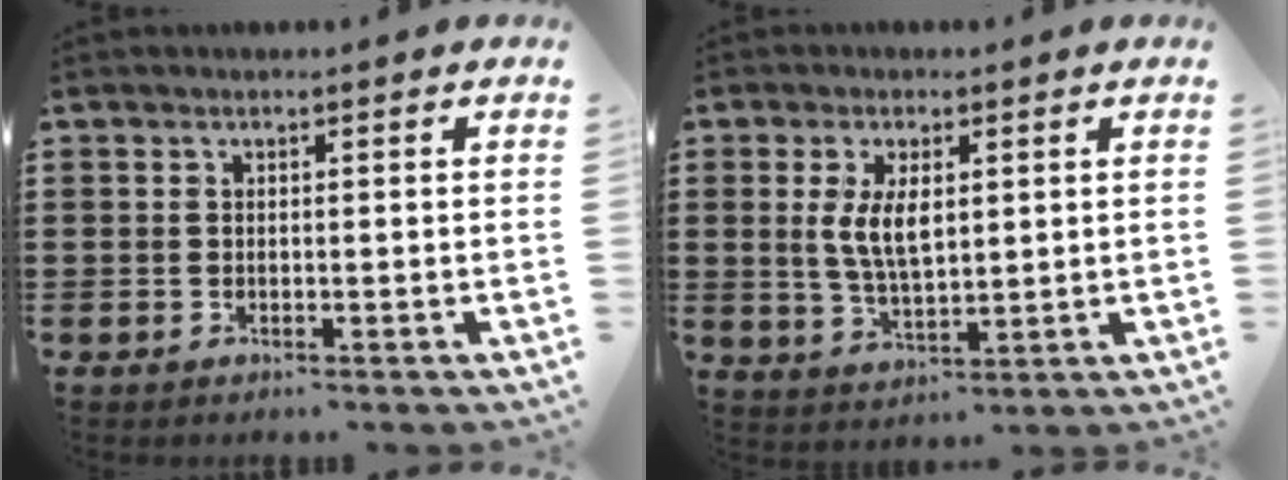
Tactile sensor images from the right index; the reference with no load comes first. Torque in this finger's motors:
{"motor_torque": [1.79, 0.35, 0.69, 0.18]}